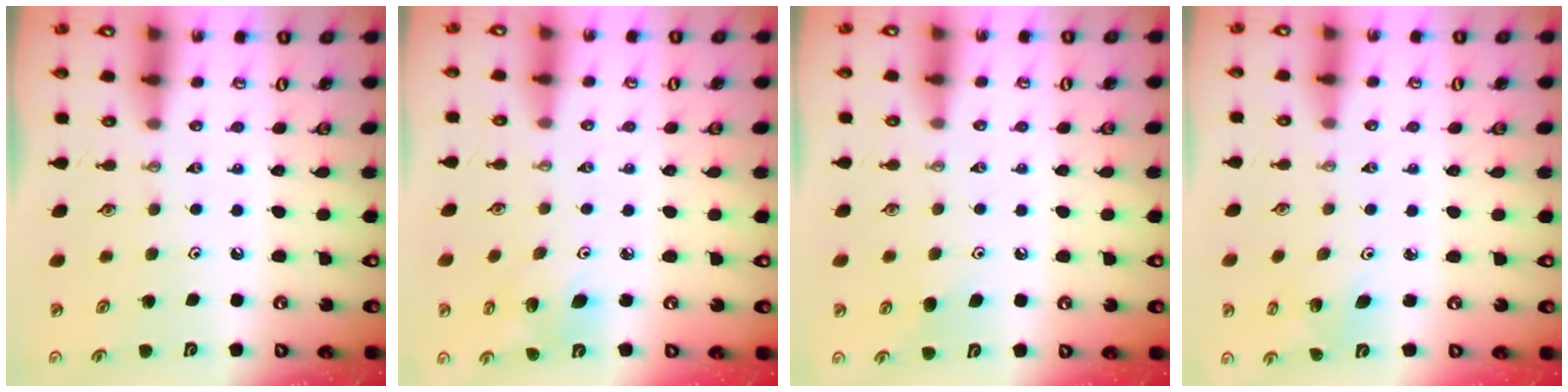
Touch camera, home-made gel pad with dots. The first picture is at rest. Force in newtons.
{"total": 6.5, "press": 6.3, "slide": 1.5}
{"total": 5.5, "press": 5.4, "slide": 1.2}
{"total": 2.7, "press": 2.7, "slide": 0.3}